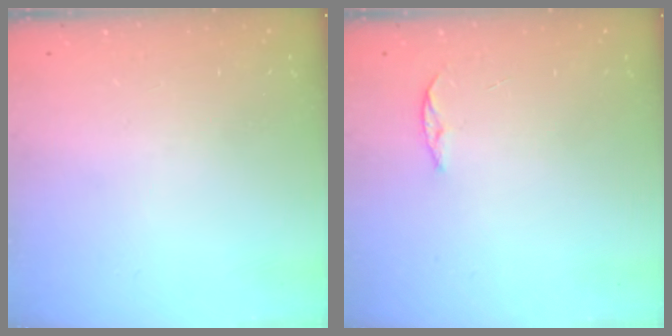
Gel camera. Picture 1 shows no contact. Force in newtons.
{"total": 3.3, "press": 3.3, "slide": 0.4}